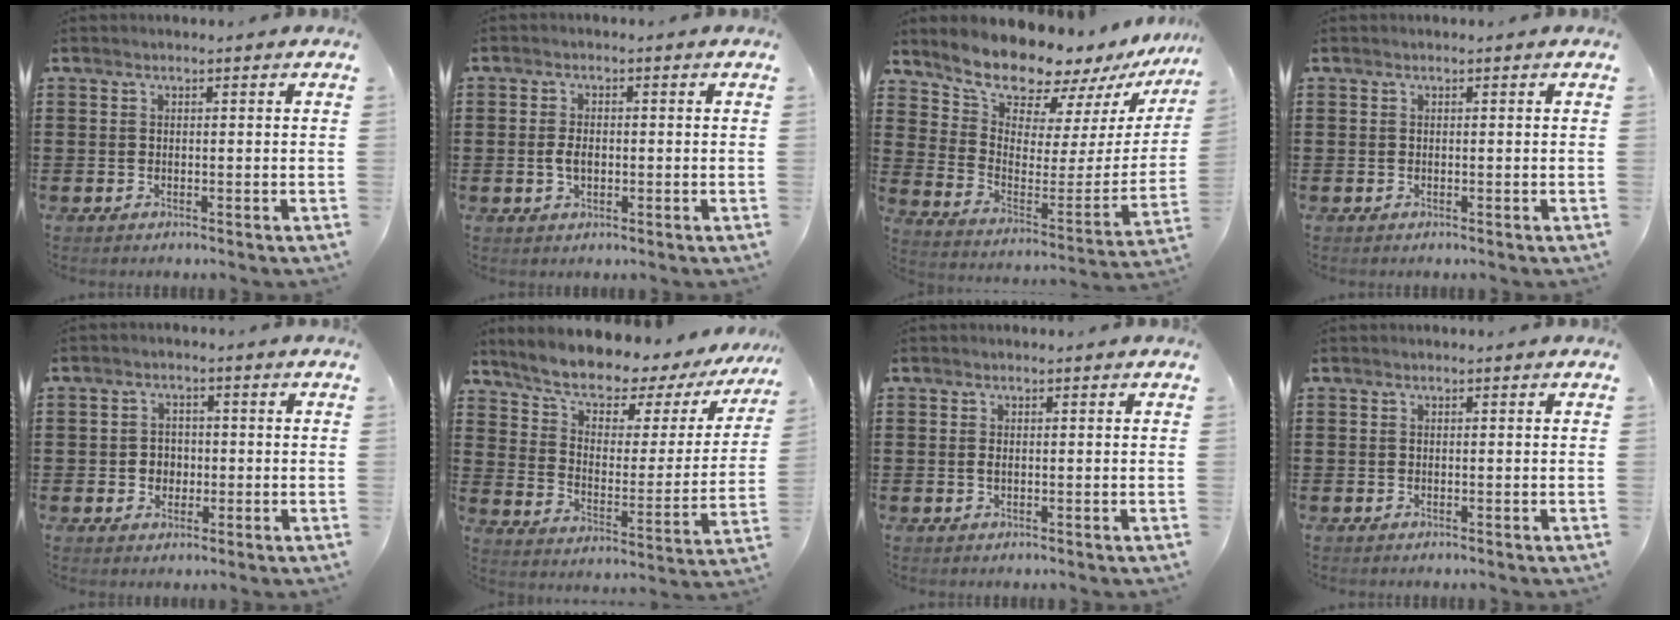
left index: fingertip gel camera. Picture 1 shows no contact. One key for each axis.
{"total": 2.9, "fx": -0.2, "fy": 1.6, "fz": 2.5, "tx": -0.055, "ty": 0.001, "tz": -0.007}
{"total": 10.4, "fx": 10.0, "fy": 2.2, "fz": 1.9, "tx": -0.071, "ty": -0.089, "tz": 0.174}
{"total": 0.0}
{"total": 2.9, "fx": -0.4, "fy": 2.5, "fz": 1.2, "tx": -0.031, "ty": 0.007, "tz": -0.013}
{"total": 6.6, "fx": 5.8, "fy": 1.9, "fz": 2.6, "tx": -0.074, "ty": -0.049, "tz": 0.094}
{"total": 1.0, "fx": 0.1, "fy": 0.4, "fz": 0.9, "tx": -0.020, "ty": 0.001, "tz": 0.001}
{"total": 0.0}